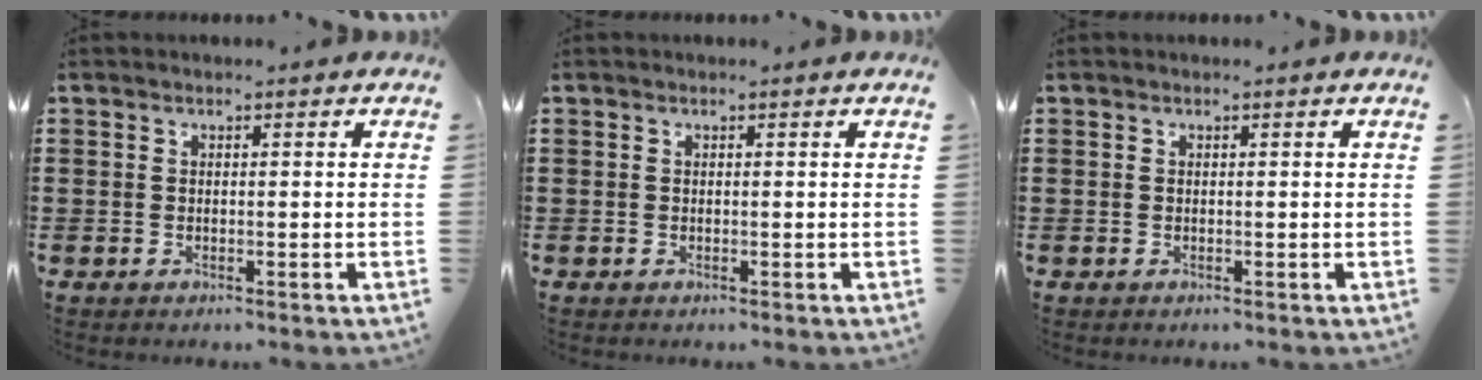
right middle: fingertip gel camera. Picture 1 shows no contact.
{"total": 0.0}
{"total": 0.0}